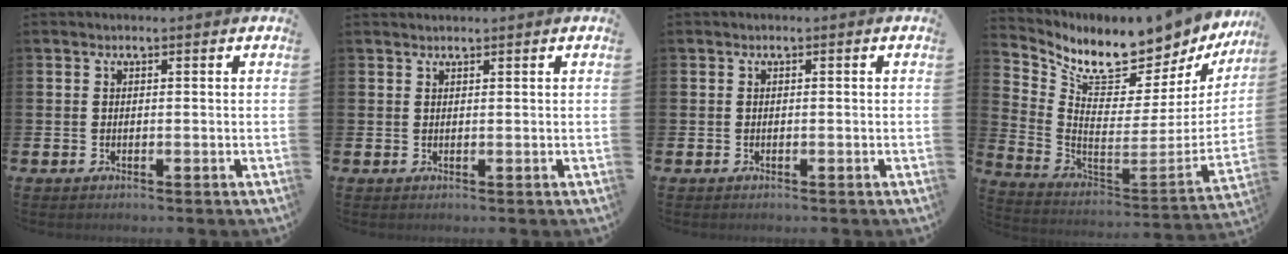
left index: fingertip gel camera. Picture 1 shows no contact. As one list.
[{"total": 0.9, "force": [0.9, 0.0, 0.1], "torque": [0.000, -0.001, 0.017]}, {"total": 0.0}, {"total": 8.5, "force": [7.9, 2.2, 2.2], "torque": [-0.077, -0.079, 0.131]}]